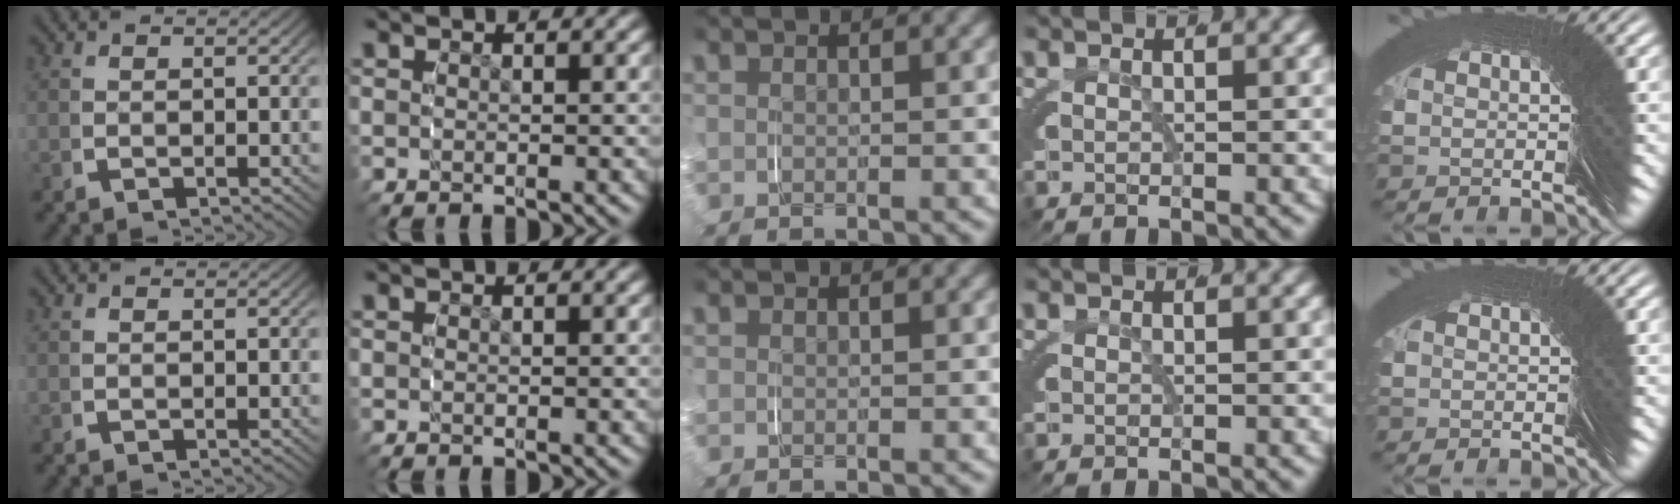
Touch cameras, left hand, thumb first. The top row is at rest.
{}